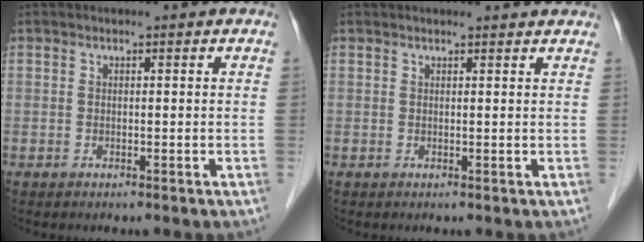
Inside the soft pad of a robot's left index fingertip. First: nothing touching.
{"total": 3.1, "force": [3.0, 0.0, 0.7], "torque": [-0.010, 0.013, 0.029]}